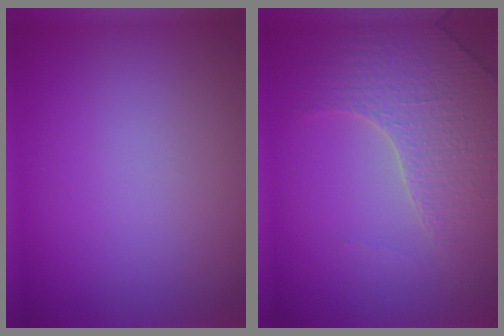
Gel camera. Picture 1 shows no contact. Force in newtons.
{"total": 3.6, "press": 3.4, "slide": 1.0}